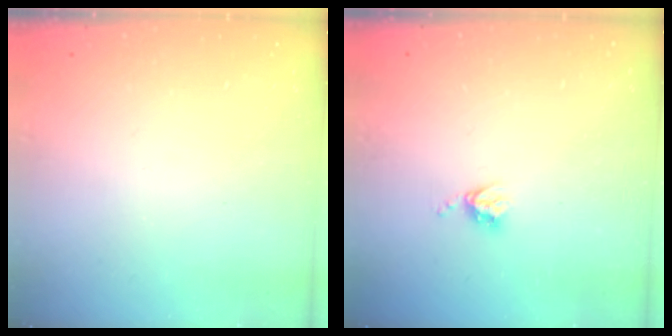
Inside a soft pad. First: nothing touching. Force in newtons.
{"total": 3.8, "press": 3.7, "slide": 0.5}